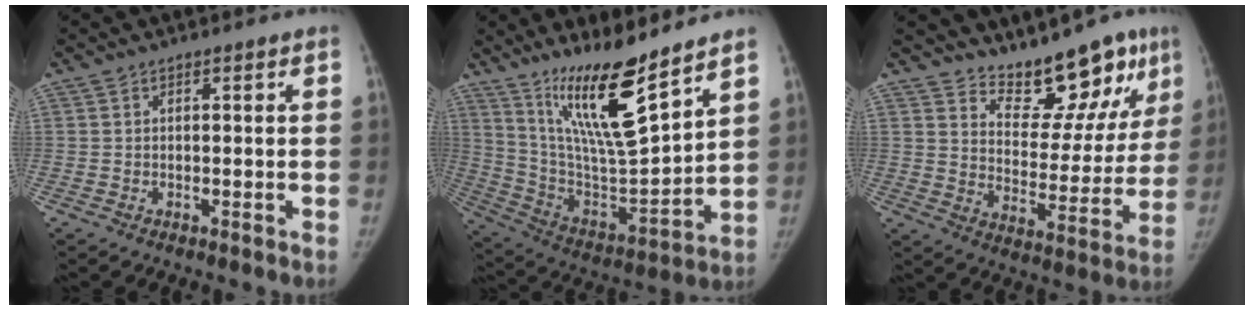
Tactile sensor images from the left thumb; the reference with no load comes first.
{"total": 19.1, "force": [13.2, 2.9, 13.5], "torque": [-0.207, -0.087, 0.250]}
{"total": 14.9, "force": [12.1, 5.7, 6.4], "torque": [-0.033, -0.092, 0.180]}